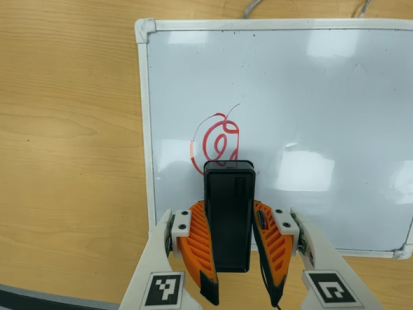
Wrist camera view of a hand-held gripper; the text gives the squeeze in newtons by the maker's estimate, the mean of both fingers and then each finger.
{"total": 9.0, "left": 6.7, "right": 11.3}